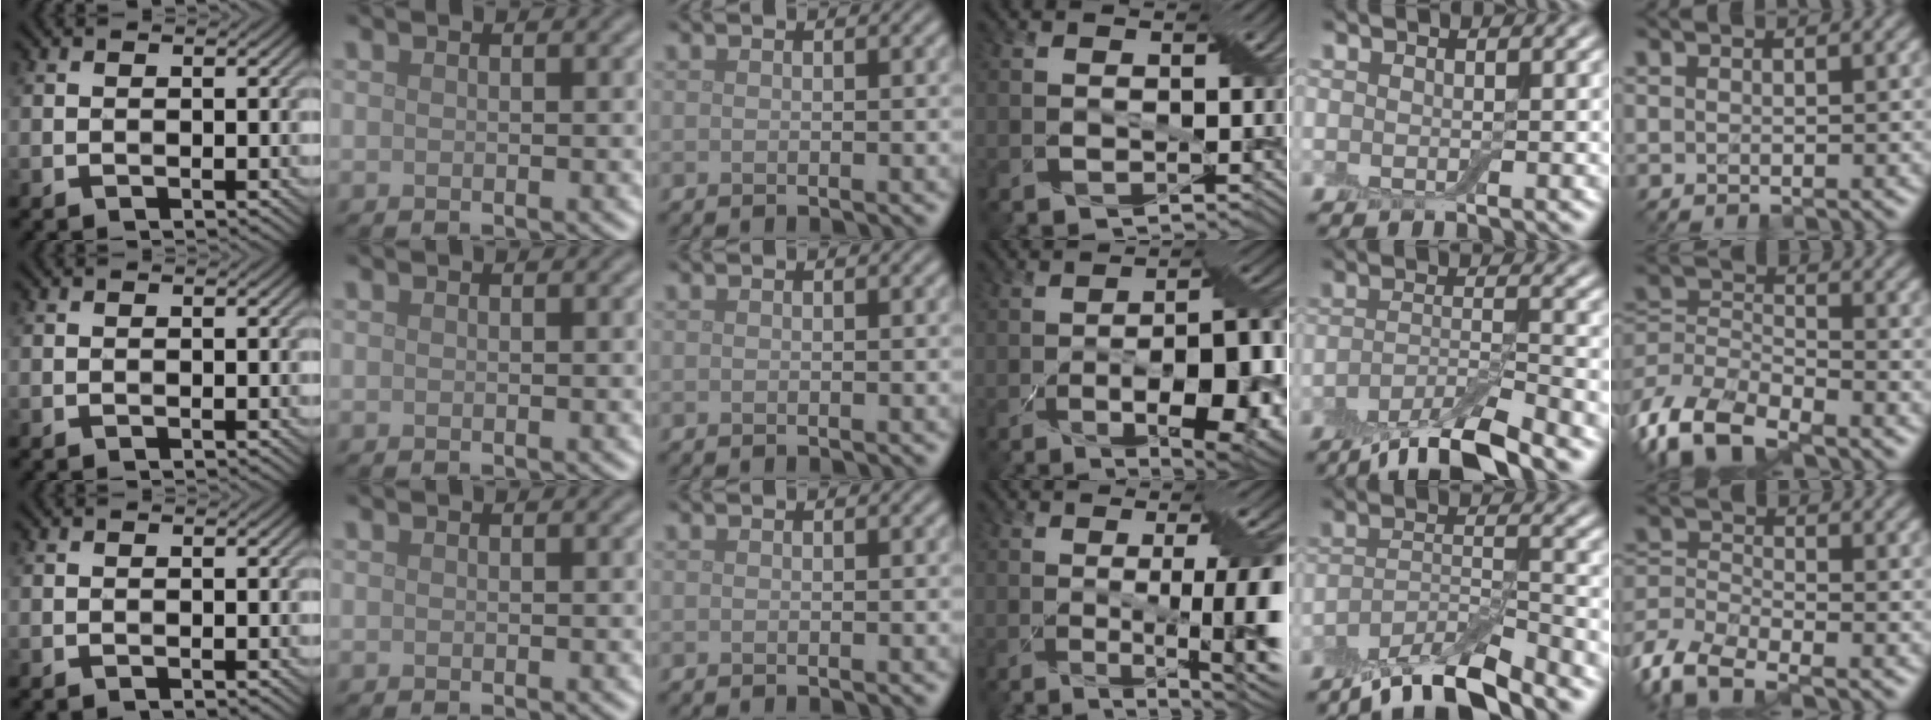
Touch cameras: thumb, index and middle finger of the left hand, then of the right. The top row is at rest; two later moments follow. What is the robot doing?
{"motion": "insert", "object": "drawer"}